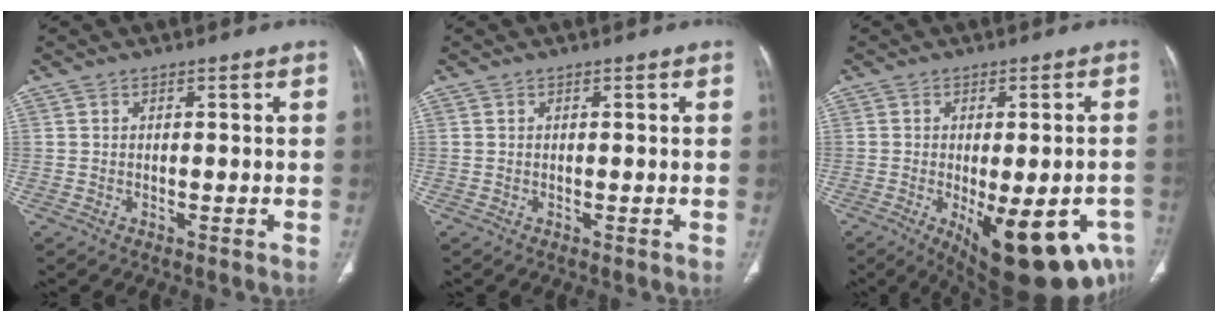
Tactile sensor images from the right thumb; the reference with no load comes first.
{"total": 0.0}
{"total": 18.7, "force": [-8.1, 7.0, 15.4], "torque": [-0.143, -0.001, -0.093]}